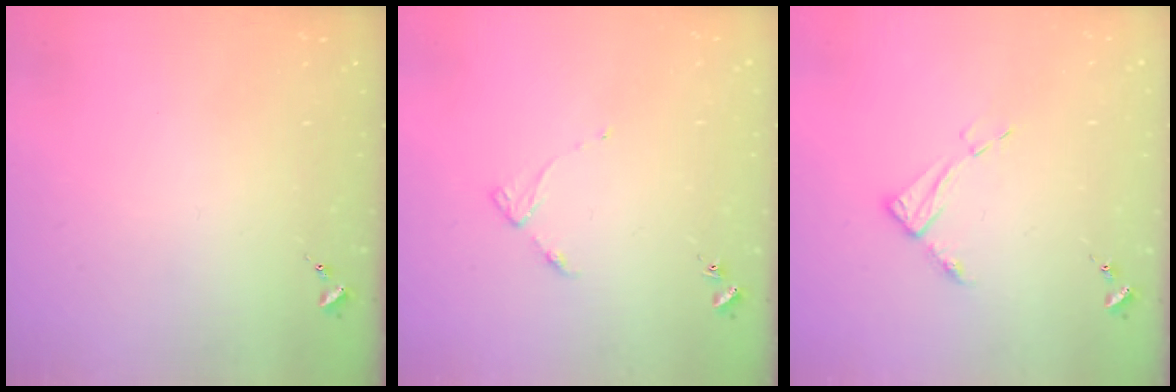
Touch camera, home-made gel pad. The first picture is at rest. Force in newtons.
{"total": 3.3, "press": 3.3, "slide": 0.4}
{"total": 7.7, "press": 7.7, "slide": 0.6}